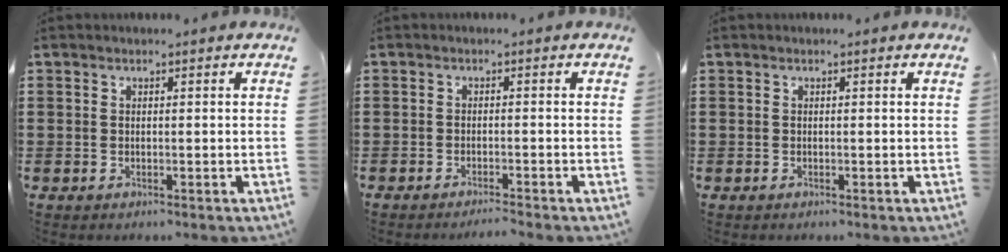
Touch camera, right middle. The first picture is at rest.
{"total": 1.4, "force": [-1.4, -0.2, 0.4], "torque": [-0.007, 0.000, -0.027]}
{"total": 0.0}